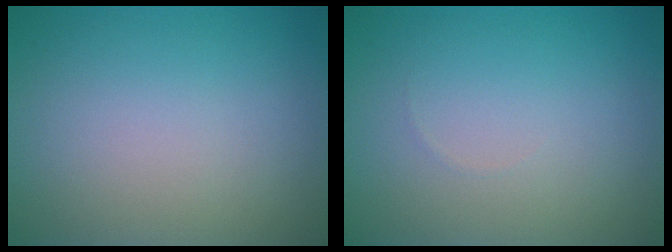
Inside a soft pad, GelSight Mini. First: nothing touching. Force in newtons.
{"total": 0.0}